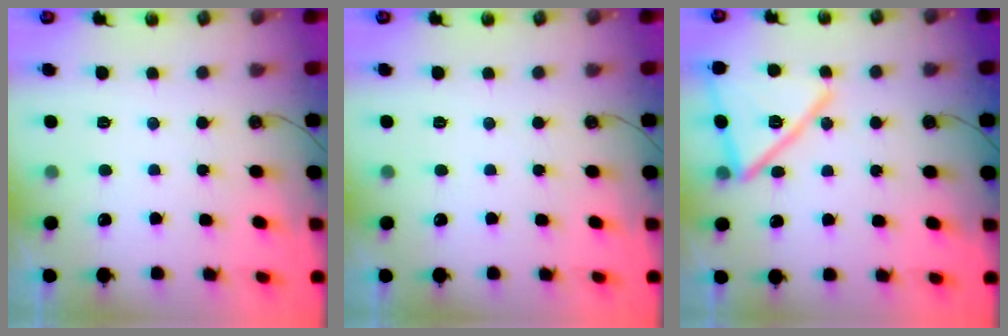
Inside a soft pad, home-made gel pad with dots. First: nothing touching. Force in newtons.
{"total": 0.0}
{"total": 17.1, "press": 17.0, "slide": 1.0}